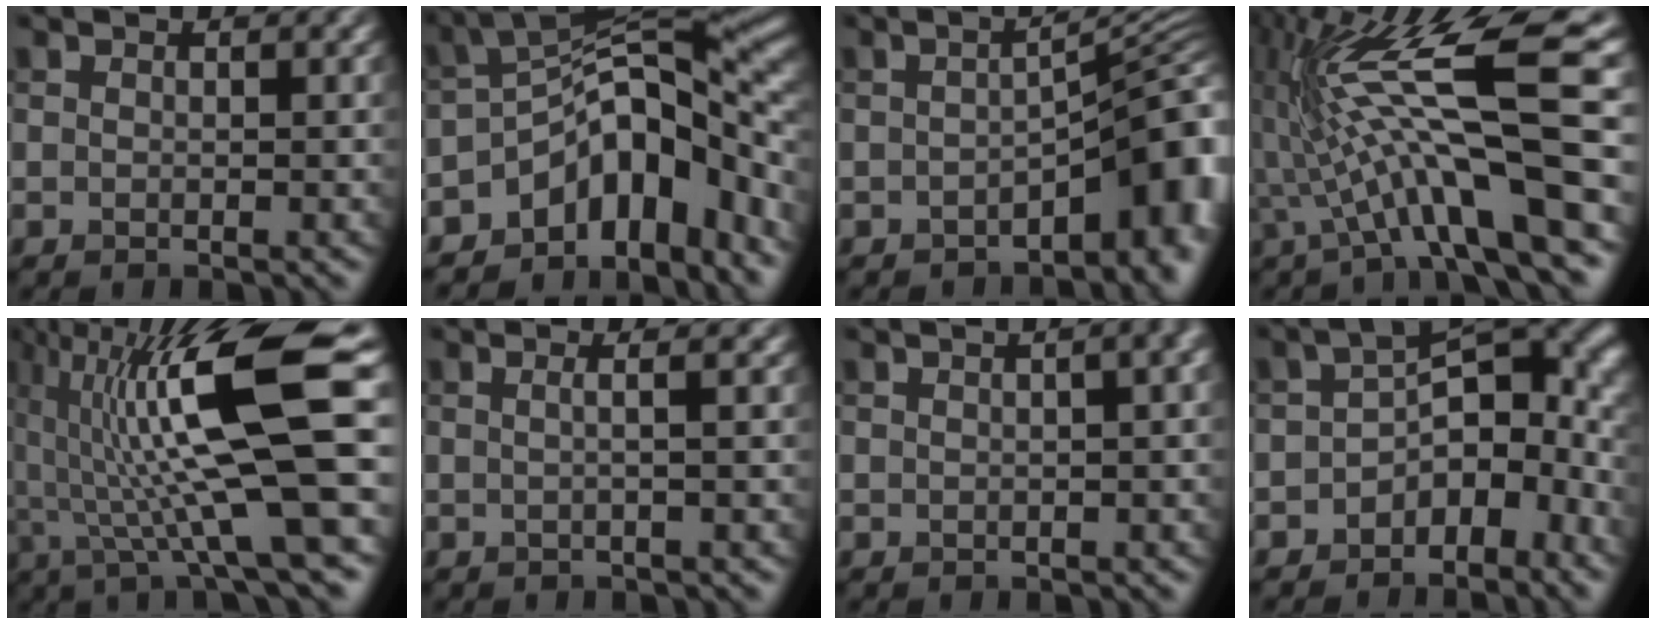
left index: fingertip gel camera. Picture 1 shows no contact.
{"total": 11.4, "force": [-6.2, 5.7, 7.7], "torque": [-0.093, 0.005, -0.107]}
{"total": 8.4, "force": [-3.2, 3.1, 7.0], "torque": [-0.073, 0.002, -0.049]}
{"total": 12.6, "force": [-0.8, 2.2, 12.4], "torque": [-0.222, 0.020, -0.009]}
{"total": 14.2, "force": [2.2, 2.6, 13.7], "torque": [-0.239, 0.014, 0.041]}
{"total": 2.3, "force": [0.4, 1.1, 2.0], "torque": [-0.015, -0.001, -0.021]}
{"total": 7.2, "force": [1.3, 3.8, 6.0], "torque": [-0.023, 0.038, -0.008]}
{"total": 9.2, "force": [-2.8, 5.6, 6.8], "torque": [-0.067, 0.004, -0.056]}